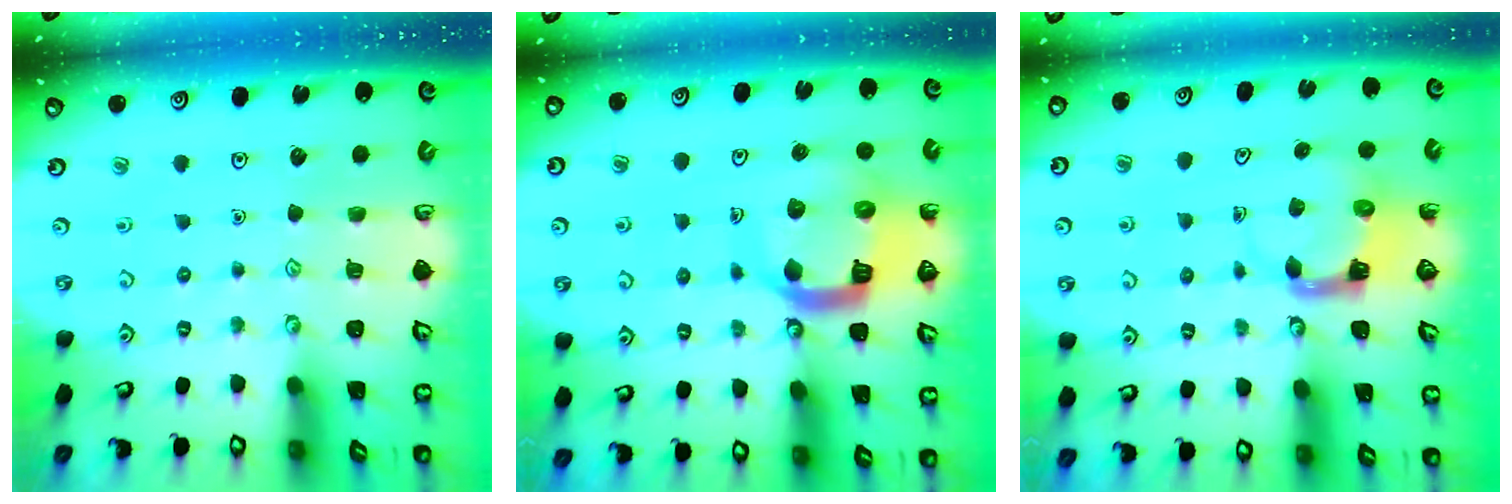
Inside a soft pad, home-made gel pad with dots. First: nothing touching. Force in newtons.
{"total": 15.5, "press": 15.4, "slide": 1.9}
{"total": 3.8, "press": 3.7, "slide": 0.6}